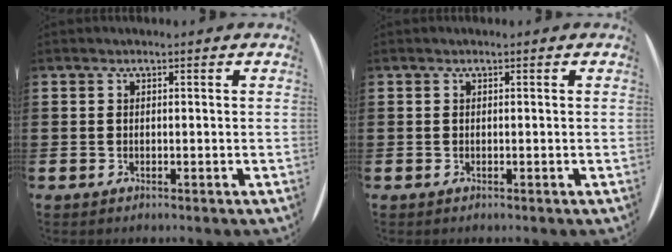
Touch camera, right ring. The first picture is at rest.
{"total": 0.0}